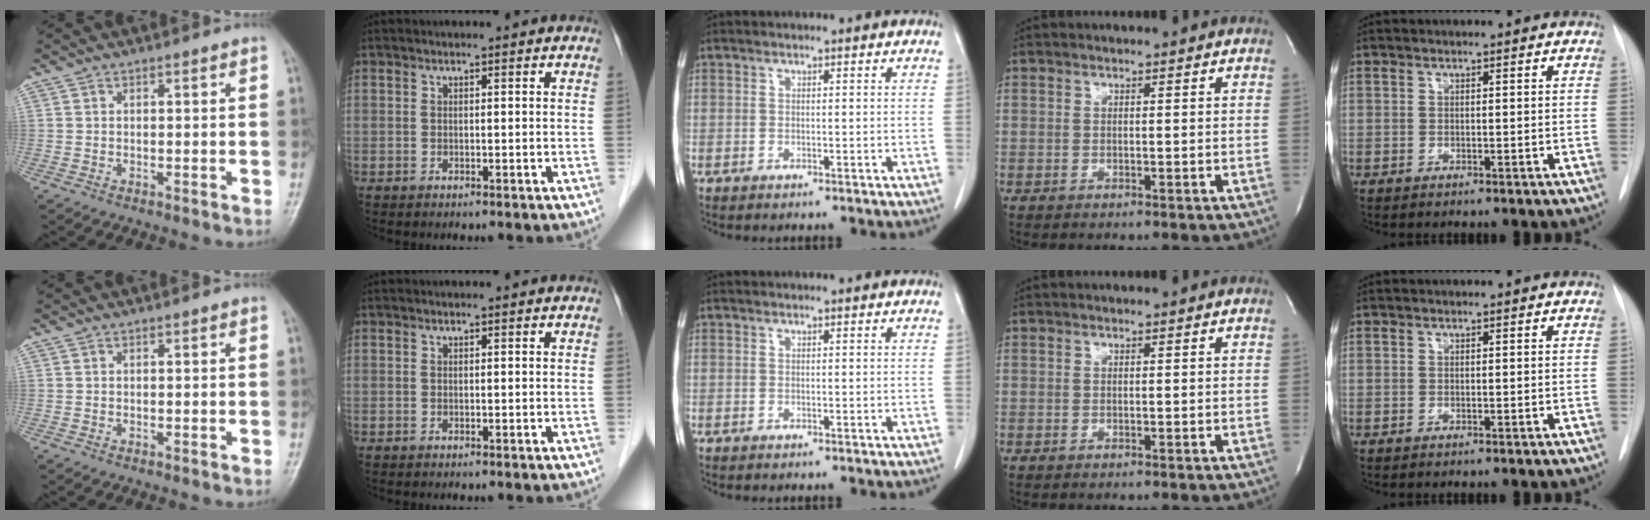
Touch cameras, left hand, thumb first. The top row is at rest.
{}